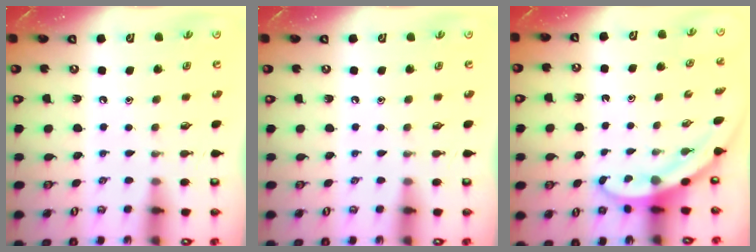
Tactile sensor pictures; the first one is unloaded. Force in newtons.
{"total": 0.0}
{"total": 3.2, "press": 3.2, "slide": 0.2}